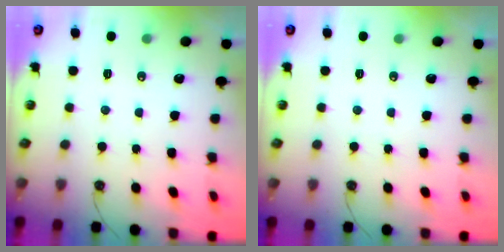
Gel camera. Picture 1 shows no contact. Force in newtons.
{"total": 0.0}